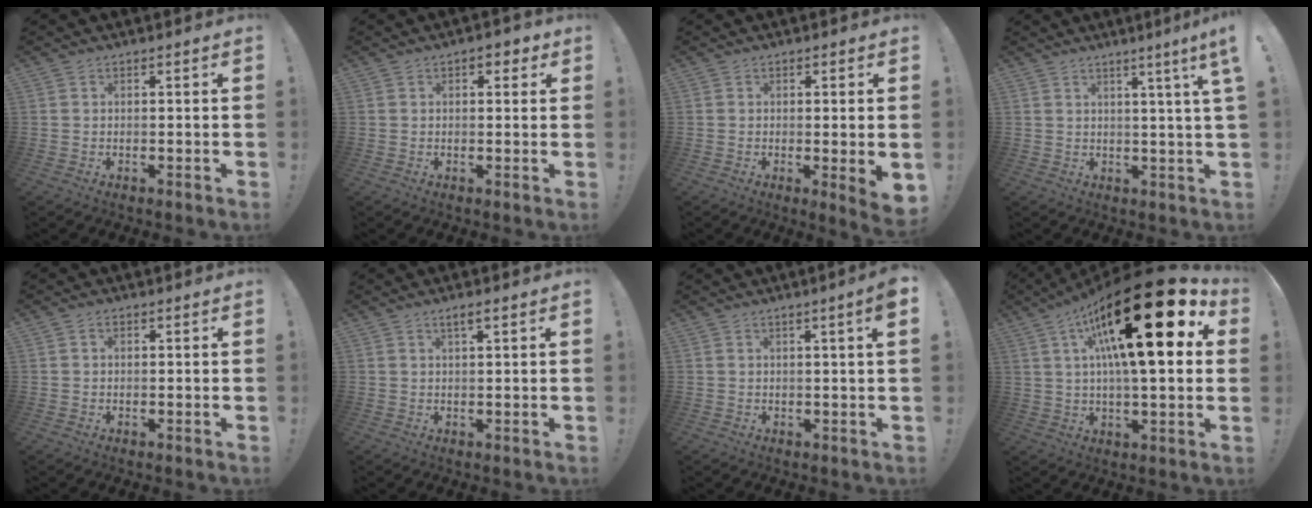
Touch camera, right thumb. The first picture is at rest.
{"total": 3.1, "force": [1.2, 2.0, 2.1], "torque": [-0.013, -0.001, 0.014]}
{"total": 5.1, "force": [-0.3, 0.3, 5.1], "torque": [-0.070, -0.008, 0.000]}
{"total": 5.7, "force": [2.3, -1.0, 5.1], "torque": [-0.066, -0.014, 0.029]}
{"total": 0.8, "force": [0.2, 0.7, 0.3], "torque": [-0.001, 0.002, 0.002]}
{"total": 2.2, "force": [1.3, 0.2, 1.8], "torque": [-0.032, -0.002, 0.020]}
{"total": 4.0, "force": [1.6, -0.4, 3.6], "torque": [-0.053, -0.009, 0.023]}
{"total": 28.9, "force": [10.1, 7.6, 26.0], "torque": [-0.427, -0.066, 0.155]}